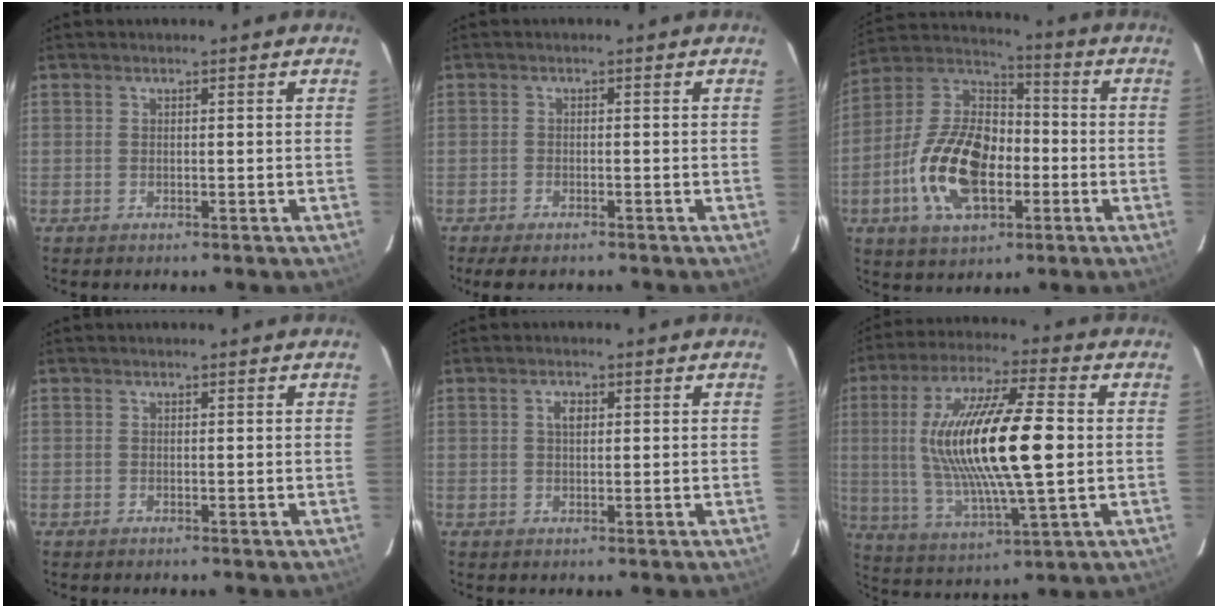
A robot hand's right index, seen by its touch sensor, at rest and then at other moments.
{"total": 4.1, "force": [-3.3, 1.3, 1.9], "torque": [-0.051, -0.016, -0.056]}
{"total": 18.5, "force": [-5.3, 10.5, 14.2], "torque": [-0.297, 0.011, -0.092]}
{"total": 0.0}
{"total": 2.0, "force": [0.6, 1.2, 1.5], "torque": [-0.027, 0.006, 0.010]}
{"total": 20.8, "force": [1.4, 4.5, 20.3], "torque": [-0.380, 0.001, 0.033]}